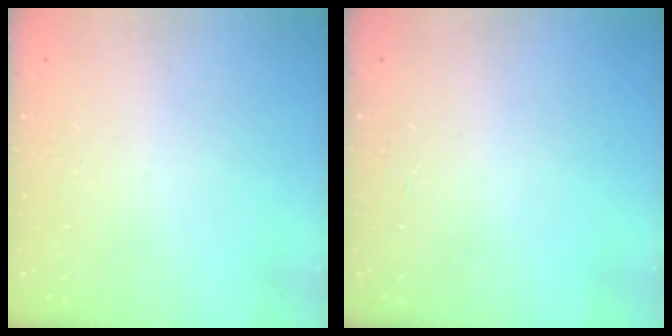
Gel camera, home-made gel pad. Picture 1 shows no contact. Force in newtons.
{"total": 1.3, "press": 1.3, "slide": 0.1}